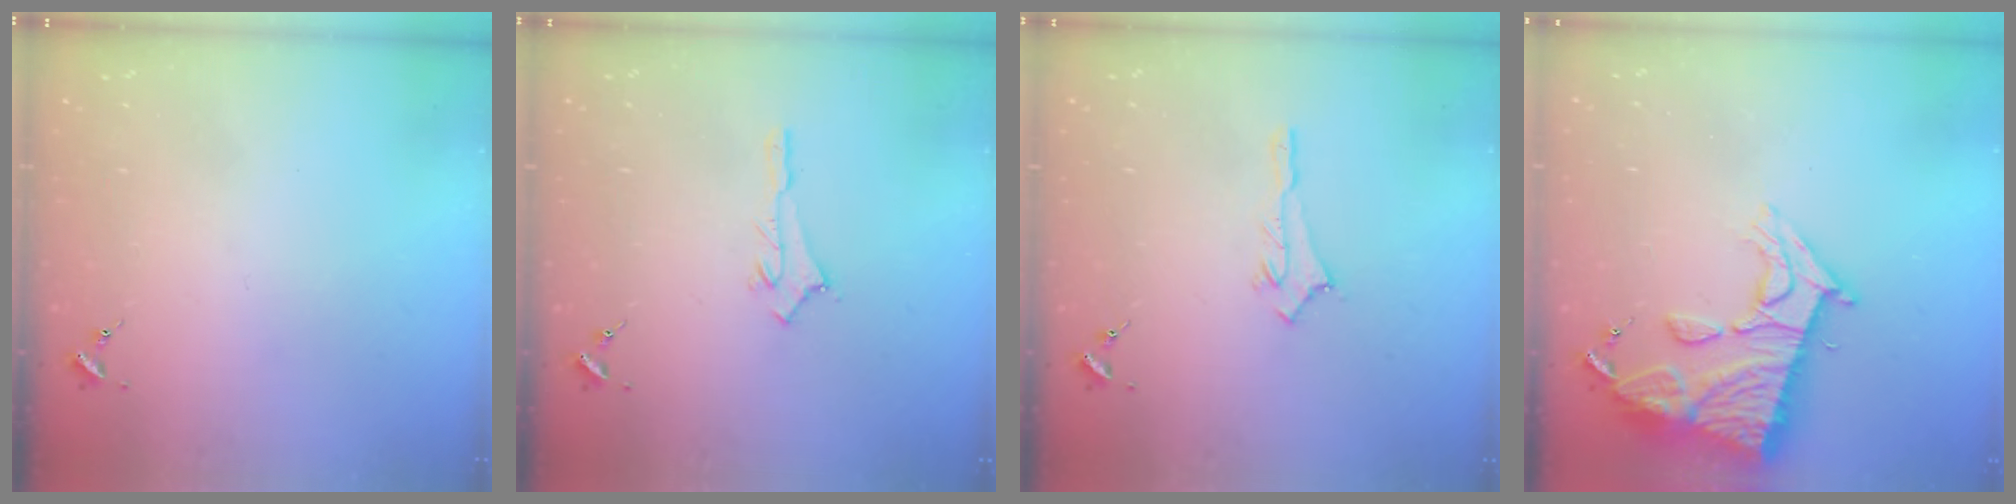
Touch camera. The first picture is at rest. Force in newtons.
{"total": 2.5, "press": 2.5, "slide": 0.2}
{"total": 2.7, "press": 2.7, "slide": 0.2}
{"total": 15.6, "press": 15.6, "slide": 1.3}